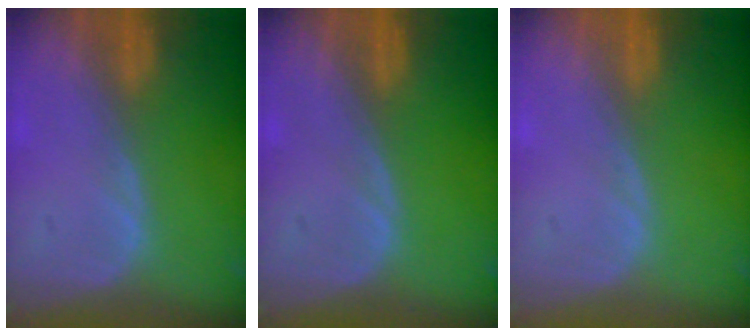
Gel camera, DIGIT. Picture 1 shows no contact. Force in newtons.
{"total": 0.0}
{"total": 0.0}